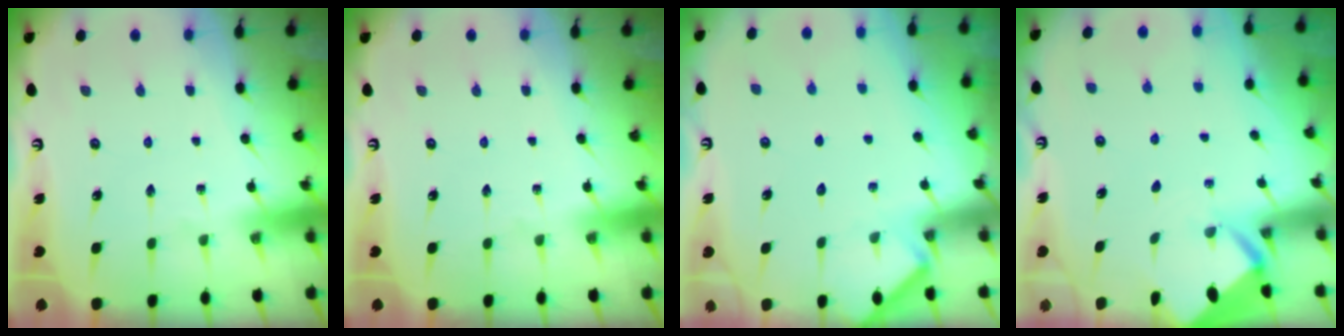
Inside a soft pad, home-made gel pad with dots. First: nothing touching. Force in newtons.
{"total": 0.0}
{"total": 4.8, "press": 4.8, "slide": 0.6}
{"total": 2.8, "press": 2.8, "slide": 0.2}